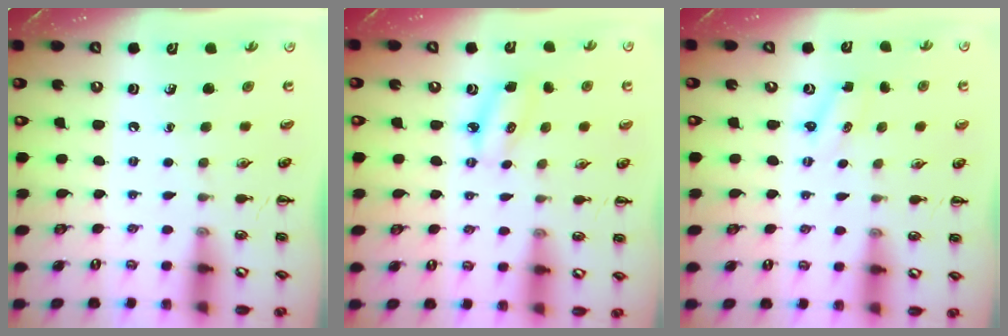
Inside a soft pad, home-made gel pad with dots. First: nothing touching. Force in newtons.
{"total": 4.8, "press": 4.7, "slide": 1.1}
{"total": 1.2, "press": 1.2, "slide": 0.4}